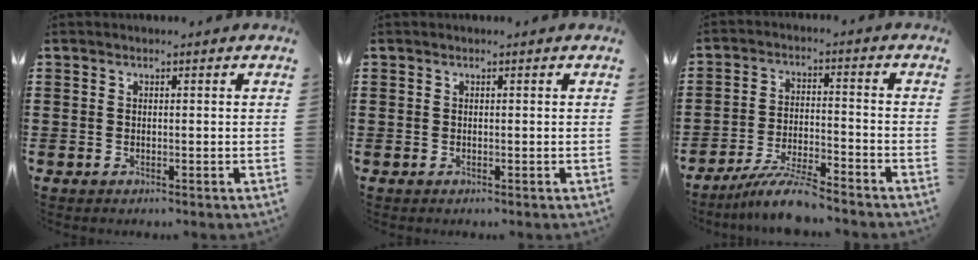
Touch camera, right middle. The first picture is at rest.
{"total": 0.0}
{"total": 7.0, "force": [-6.3, 0.2, 3.1], "torque": [-0.059, -0.005, -0.117]}